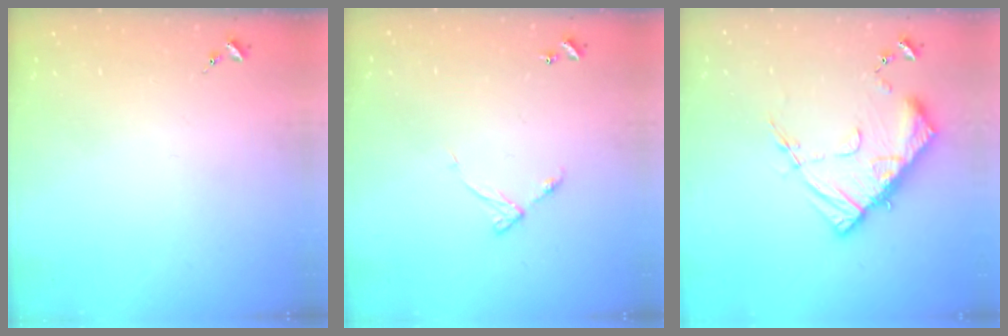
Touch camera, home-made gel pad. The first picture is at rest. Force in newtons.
{"total": 6.5, "press": 6.5, "slide": 0.5}
{"total": 14.8, "press": 14.7, "slide": 1.4}